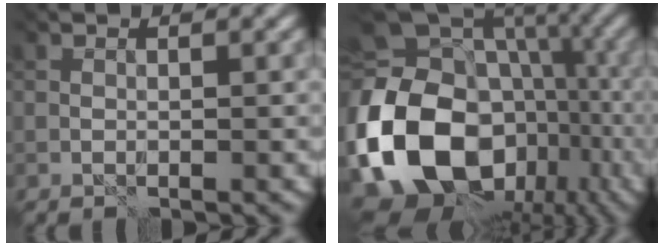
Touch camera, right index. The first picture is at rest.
{"total": 20.5, "force": [-5.7, 15.7, 11.9], "torque": [-0.246, -0.017, -0.089]}